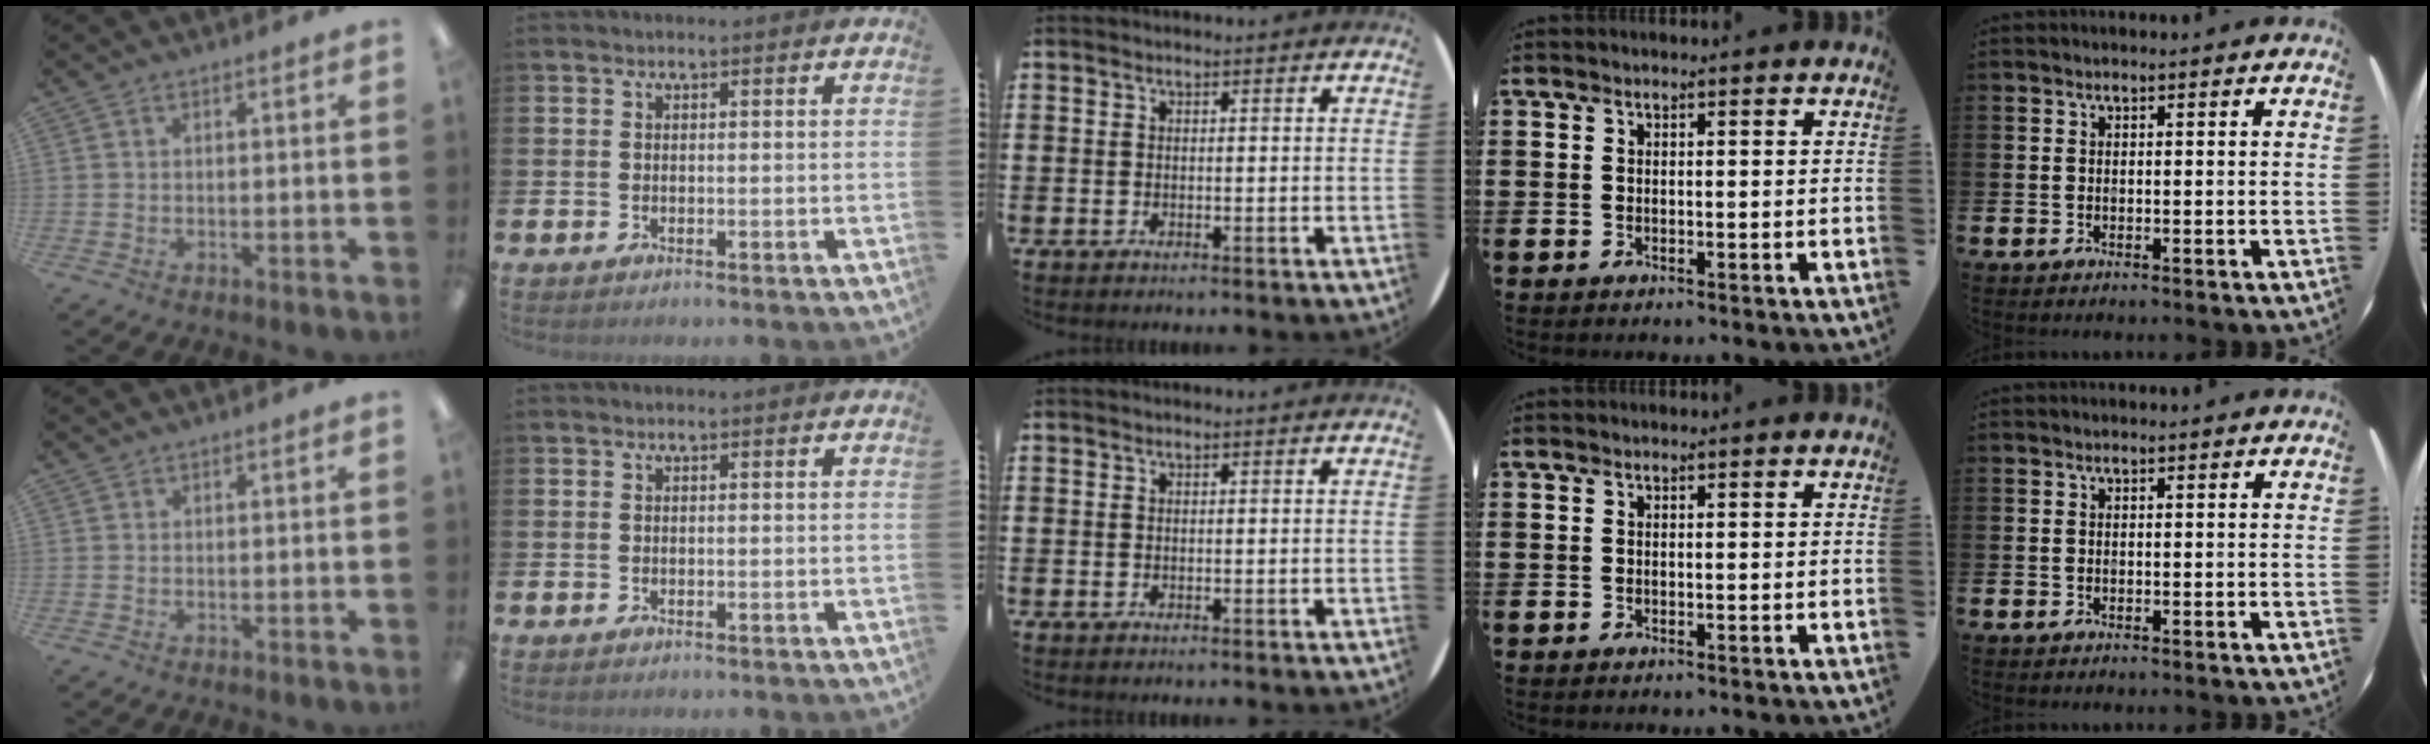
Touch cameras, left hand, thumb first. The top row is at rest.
{}